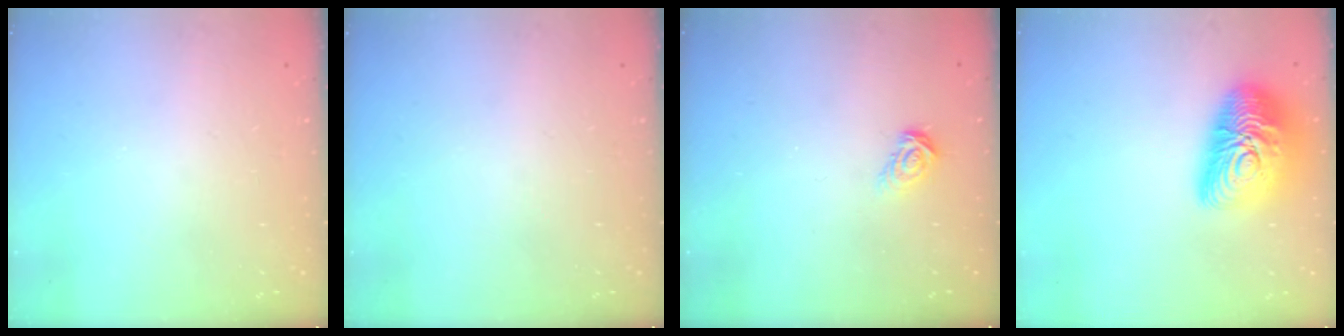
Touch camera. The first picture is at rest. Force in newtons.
{"total": 0.0}
{"total": 4.4, "press": 4.4, "slide": 0.4}
{"total": 18.2, "press": 18.1, "slide": 1.3}